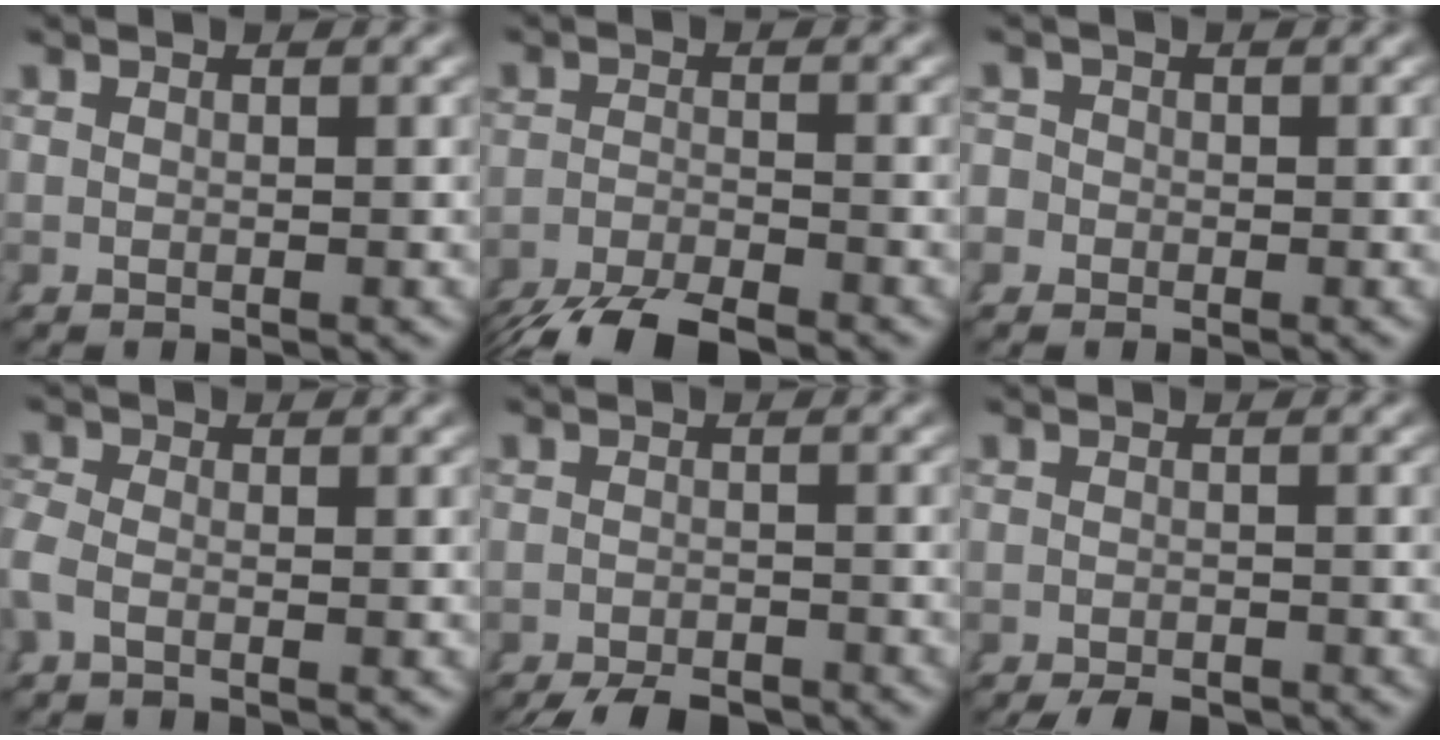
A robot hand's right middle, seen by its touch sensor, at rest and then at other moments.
{"total": 5.2, "force": [-4.8, 0.6, 1.8], "torque": [-0.020, -0.005, -0.078]}
{"total": 2.3, "force": [-0.8, 2.1, 0.1], "torque": [-0.007, -0.002, -0.023]}
{"total": 1.7, "force": [-0.5, 1.2, 1.1], "torque": [-0.035, -0.002, -0.014]}
{"total": 4.1, "force": [-3.8, 1.0, 1.2], "torque": [-0.005, -0.008, -0.060]}
{"total": 2.4, "force": [-2.1, 0.7, 0.7], "torque": [-0.005, -0.007, -0.035]}